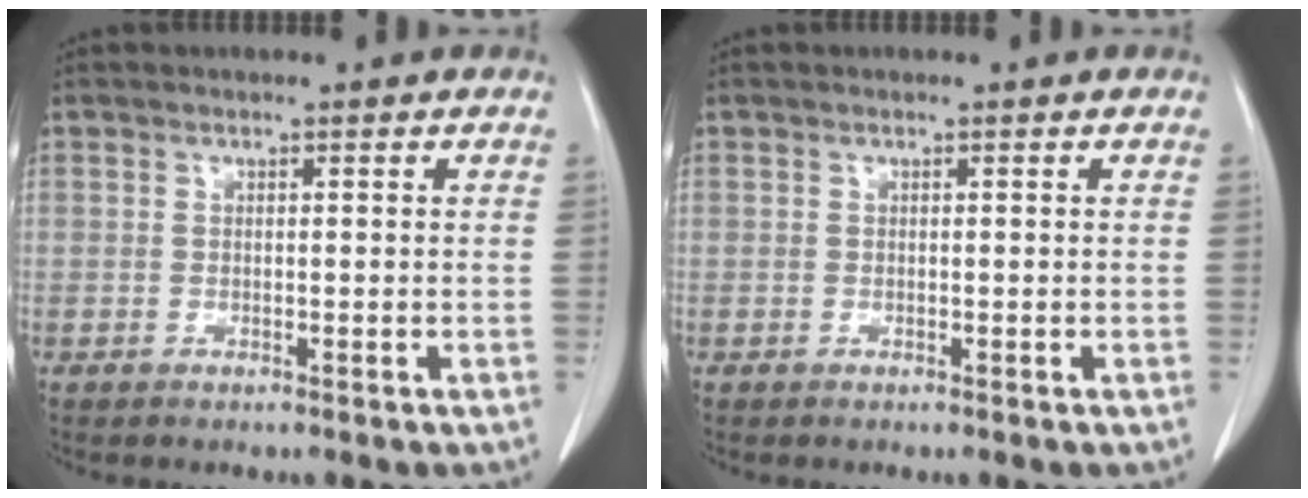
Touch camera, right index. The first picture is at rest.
{"total": 0.0}